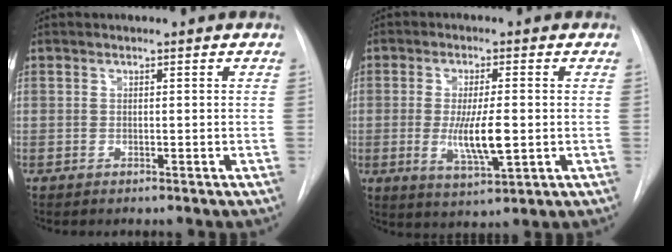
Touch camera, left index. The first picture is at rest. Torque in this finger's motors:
{"motor_torque": [1.54, -0.11, 0.60, 0.18]}